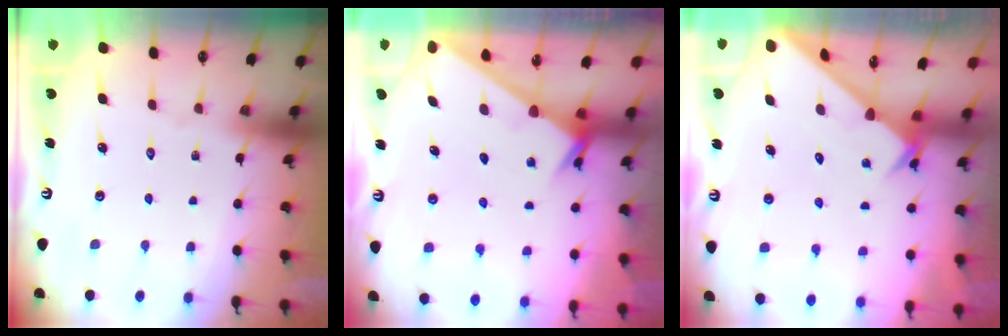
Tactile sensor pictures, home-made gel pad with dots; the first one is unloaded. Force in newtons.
{"total": 2.6, "press": 2.6, "slide": 0.2}
{"total": 2.5, "press": 2.5, "slide": 0.2}